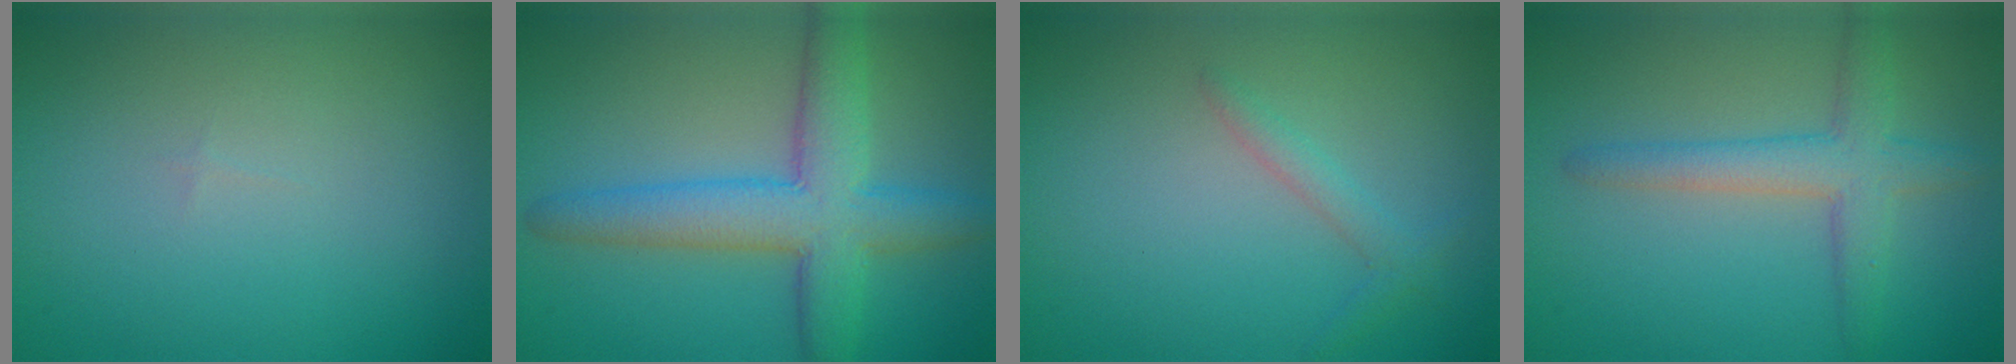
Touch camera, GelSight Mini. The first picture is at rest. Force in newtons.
{"total": 6.8, "press": 6.8, "slide": 0.2}
{"total": 1.5, "press": 1.4, "slide": 0.1}
{"total": 4.0, "press": 4.0, "slide": 0.2}